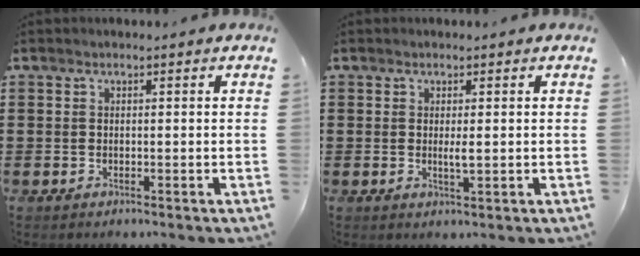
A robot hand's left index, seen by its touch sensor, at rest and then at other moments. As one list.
[{"total": 1.9, "force": [0.1, 0.3, 1.9], "torque": [-0.036, -0.004, 0.001]}]